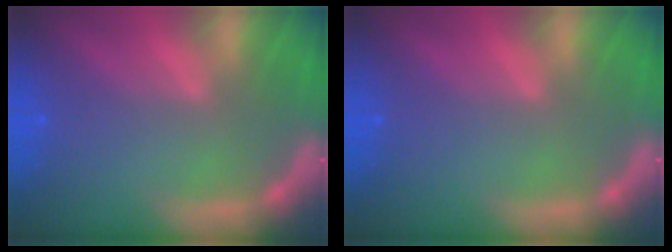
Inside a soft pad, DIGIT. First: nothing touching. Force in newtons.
{"total": 0.0}